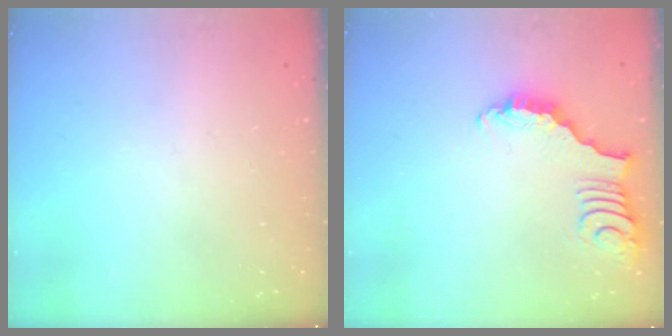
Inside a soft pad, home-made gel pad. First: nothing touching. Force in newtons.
{"total": 2.9, "press": 2.8, "slide": 0.4}